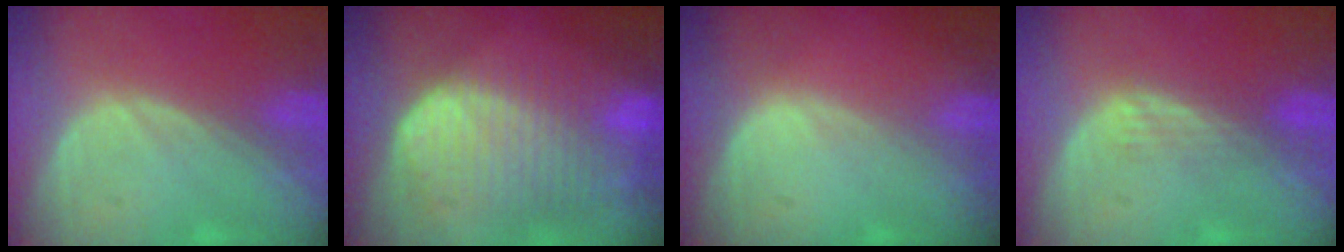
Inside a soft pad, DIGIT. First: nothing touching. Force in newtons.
{"total": 10.2, "press": 8.8, "slide": 5.1}
{"total": 0.0}
{"total": 2.2, "press": 2.2, "slide": 0.2}